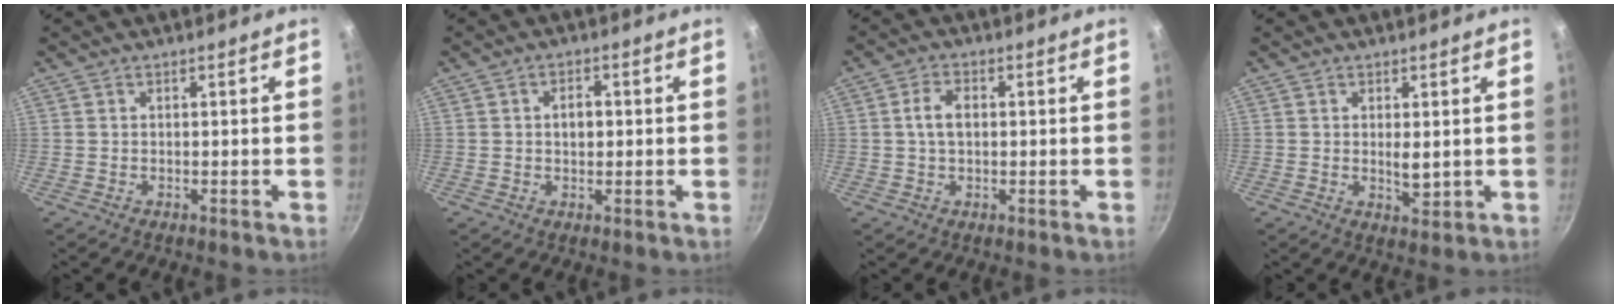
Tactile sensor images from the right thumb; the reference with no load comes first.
{"total": 3.3, "force": [0.3, 2.1, 2.5], "torque": [-0.028, 0.008, 0.003]}
{"total": 4.5, "force": [0.4, 2.7, 3.5], "torque": [-0.062, 0.010, 0.004]}
{"total": 3.0, "force": [0.4, 1.2, 2.8], "torque": [-0.046, -0.009, 0.010]}